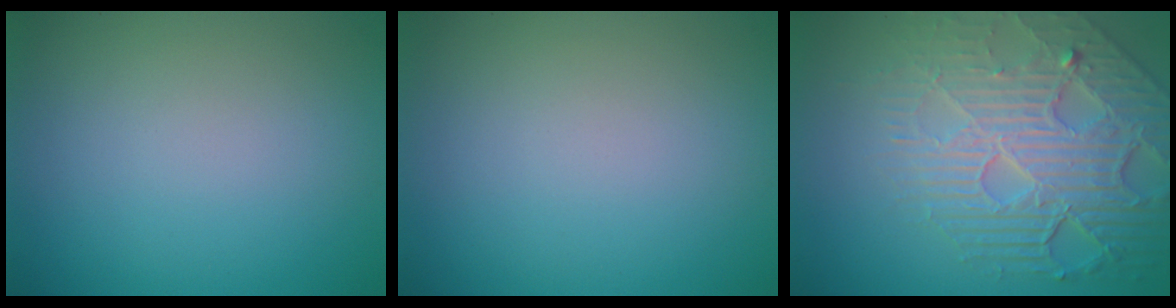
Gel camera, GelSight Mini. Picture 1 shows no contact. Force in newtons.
{"total": 0.0}
{"total": 7.2, "press": 5.5, "slide": 4.6}